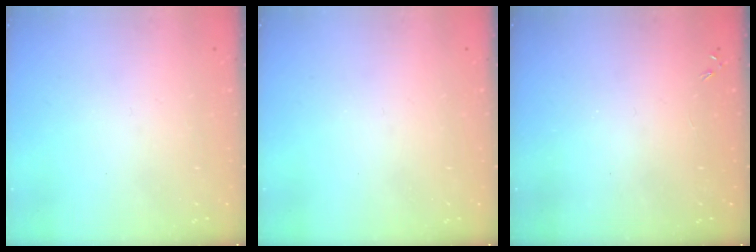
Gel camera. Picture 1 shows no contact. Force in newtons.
{"total": 0.0}
{"total": 0.0}